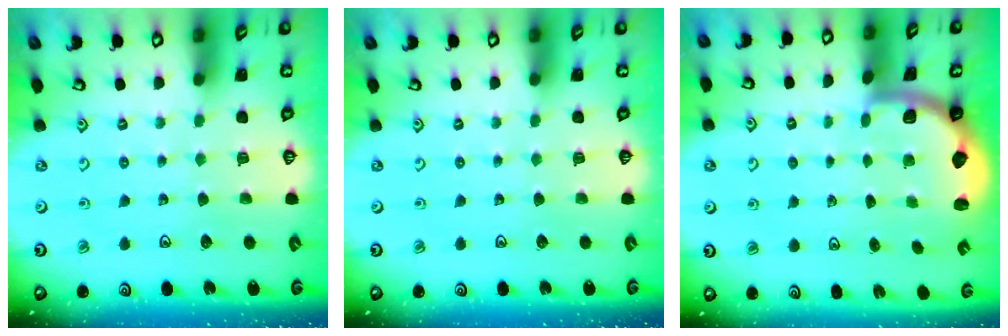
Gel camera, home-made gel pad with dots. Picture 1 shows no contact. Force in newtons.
{"total": 0.0}
{"total": 1.9, "press": 1.8, "slide": 0.5}